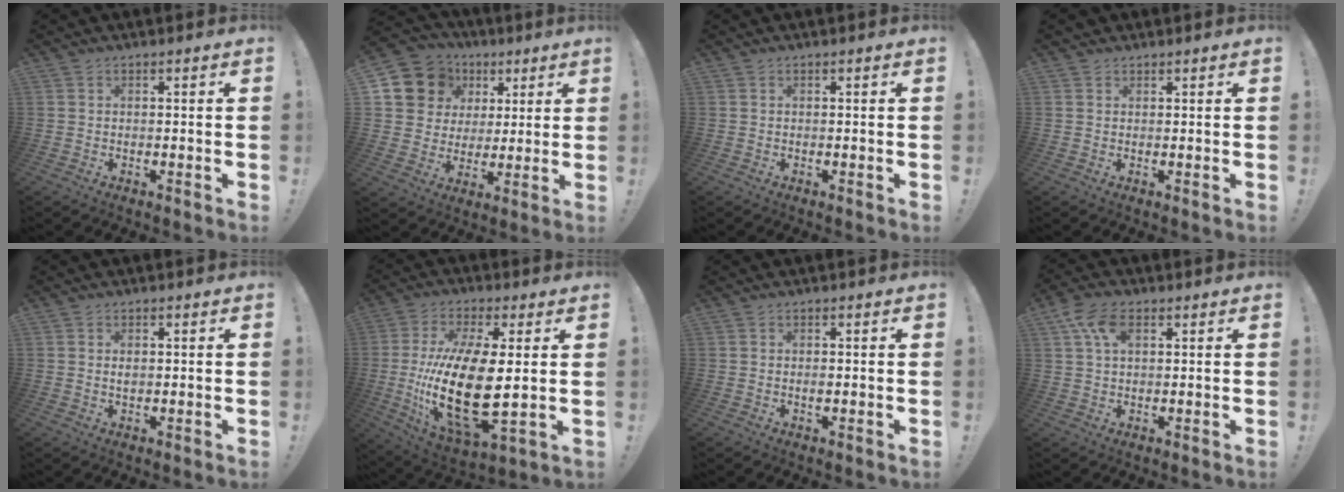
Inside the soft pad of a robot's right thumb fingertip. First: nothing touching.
{"total": 11.9, "force": [4.8, 10.4, 3.2], "torque": [-0.047, -0.022, 0.106]}
{"total": 0.0}
{"total": 1.1, "force": [0.9, 0.7, 0.1], "torque": [0.003, -0.003, 0.017]}
{"total": 1.0, "force": [0.1, 0.7, 0.8], "torque": [-0.009, 0.001, 0.000]}
{"total": 23.6, "force": [-0.8, 9.6, 21.6], "torque": [-0.429, -0.024, -0.008]}
{"total": 0.9, "force": [-0.3, 0.5, 0.8], "torque": [-0.007, -0.002, -0.006]}
{"total": 7.8, "force": [3.0, 4.6, 5.5], "torque": [-0.101, 0.000, 0.058]}